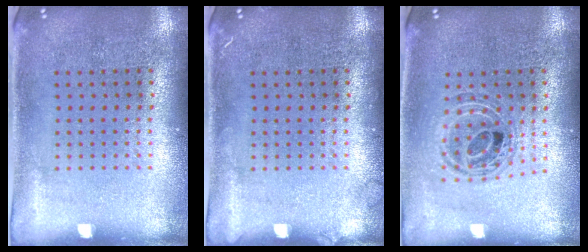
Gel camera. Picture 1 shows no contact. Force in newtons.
{"total": 0.8, "press": 0.7, "slide": 0.2}
{"total": 0.9, "press": 0.9, "slide": 0.2}